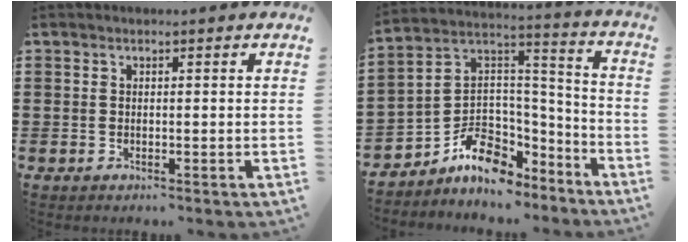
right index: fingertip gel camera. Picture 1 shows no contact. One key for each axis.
{"total": 8.7, "fx": -5.2, "fy": 6.1, "fz": 3.2, "tx": -0.074, "ty": 0.006, "tz": -0.094}